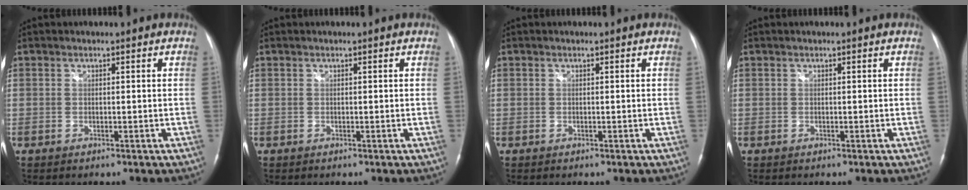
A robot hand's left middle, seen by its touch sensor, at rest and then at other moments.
{"total": 0.0}
{"total": 0.0}
{"total": 0.0}